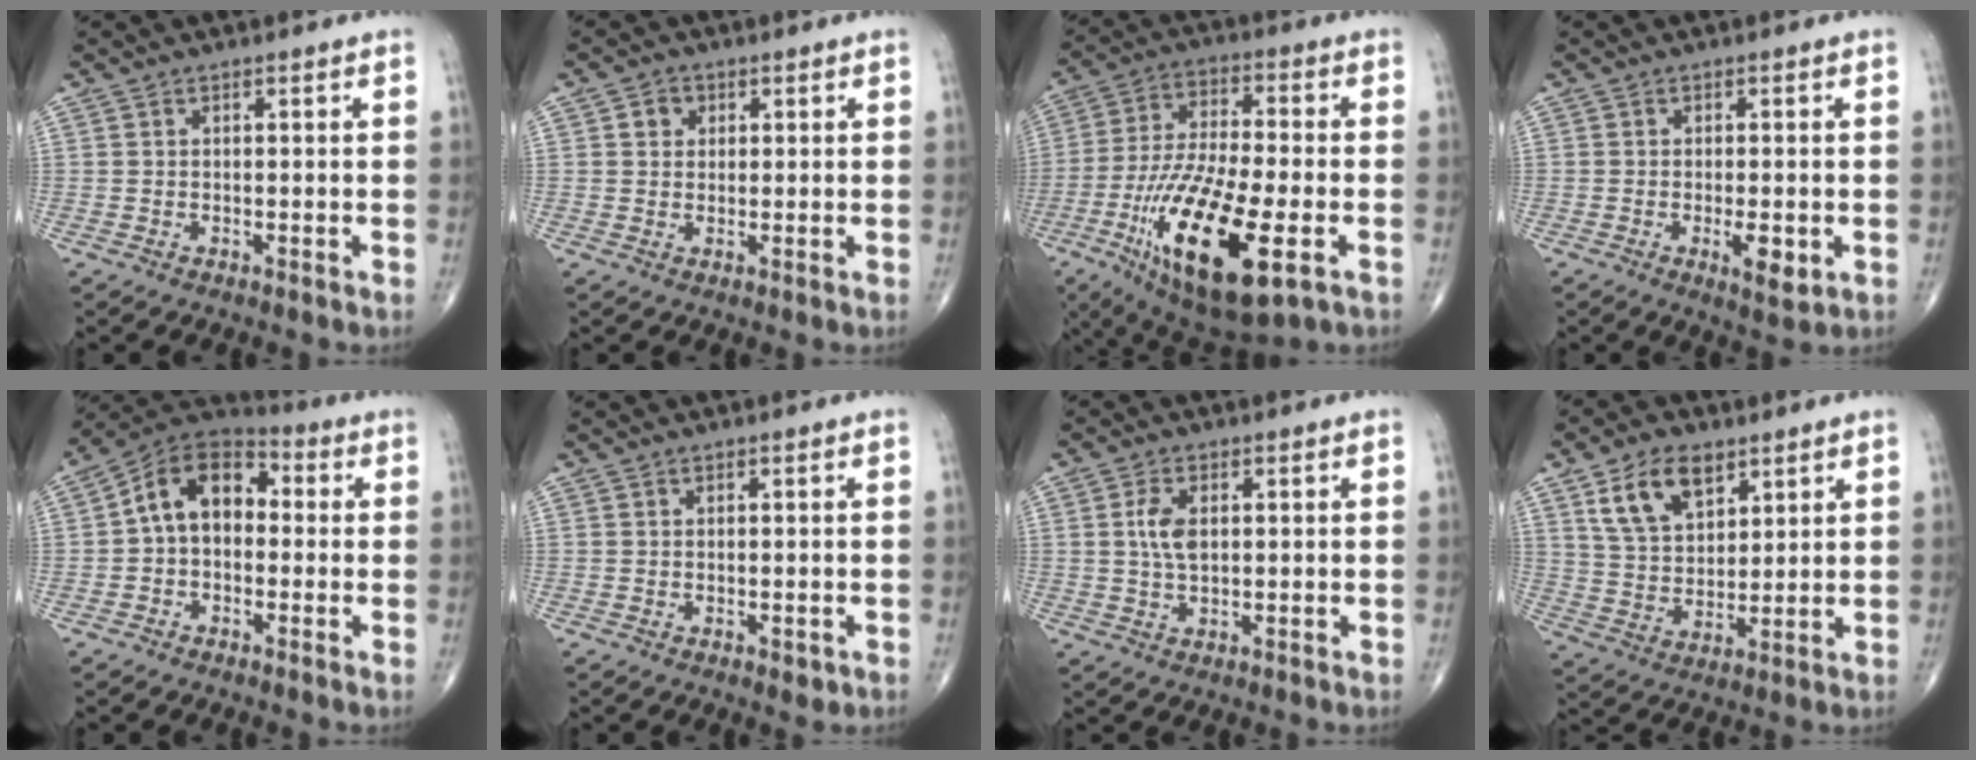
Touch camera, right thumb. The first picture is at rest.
{"total": 2.9, "force": [0.9, 2.5, 1.1], "torque": [-0.001, -0.001, 0.011]}
{"total": 23.7, "force": [-8.1, 8.1, 20.8], "torque": [-0.431, -0.009, -0.132]}
{"total": 4.6, "force": [-1.2, 1.6, 4.2], "torque": [-0.060, -0.009, -0.015]}
{"total": 11.9, "force": [0.4, 8.2, 8.6], "torque": [-0.119, 0.037, -0.011]}
{"total": 1.4, "force": [-0.4, 0.9, 1.1], "torque": [-0.008, -0.002, -0.003]}
{"total": 4.9, "force": [0.9, 2.7, 4.0], "torque": [-0.080, -0.002, 0.016]}
{"total": 11.4, "force": [6.1, 6.7, 7.0], "torque": [-0.106, -0.025, 0.119]}